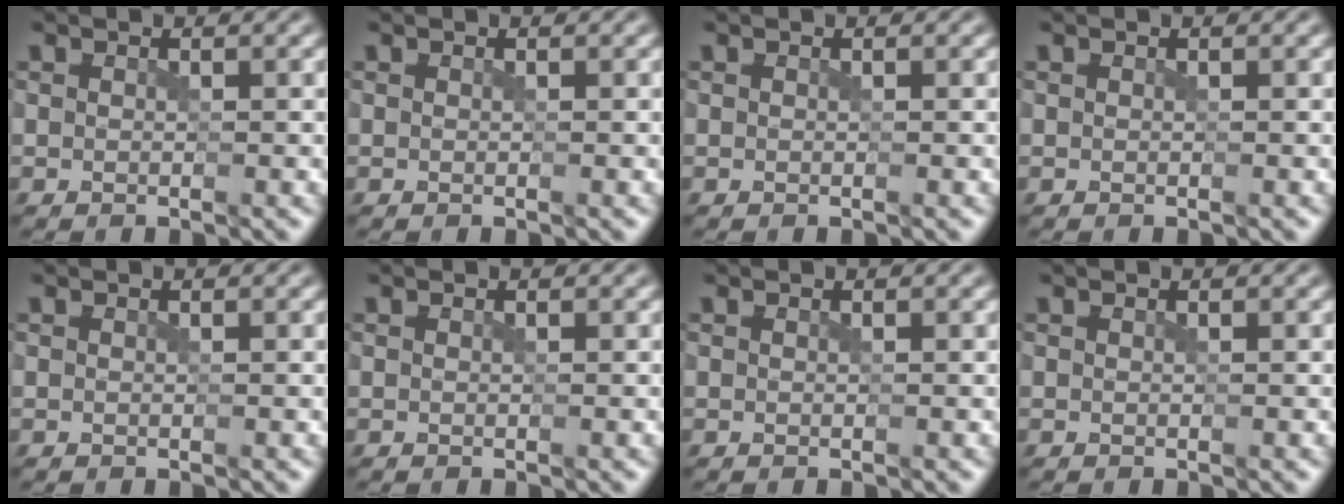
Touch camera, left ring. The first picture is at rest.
{"total": 0.0}
{"total": 0.0}
{"total": 0.0}
{"total": 0.0}
{"total": 0.0}
{"total": 0.0}
{"total": 0.0}